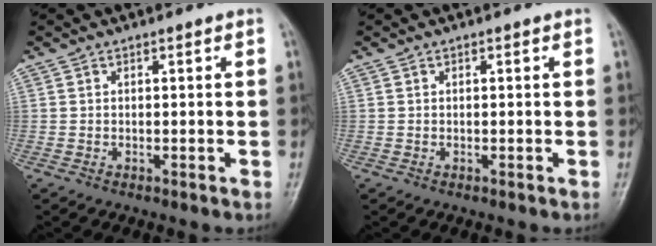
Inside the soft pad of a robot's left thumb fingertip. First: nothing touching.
{"total": 0.0}